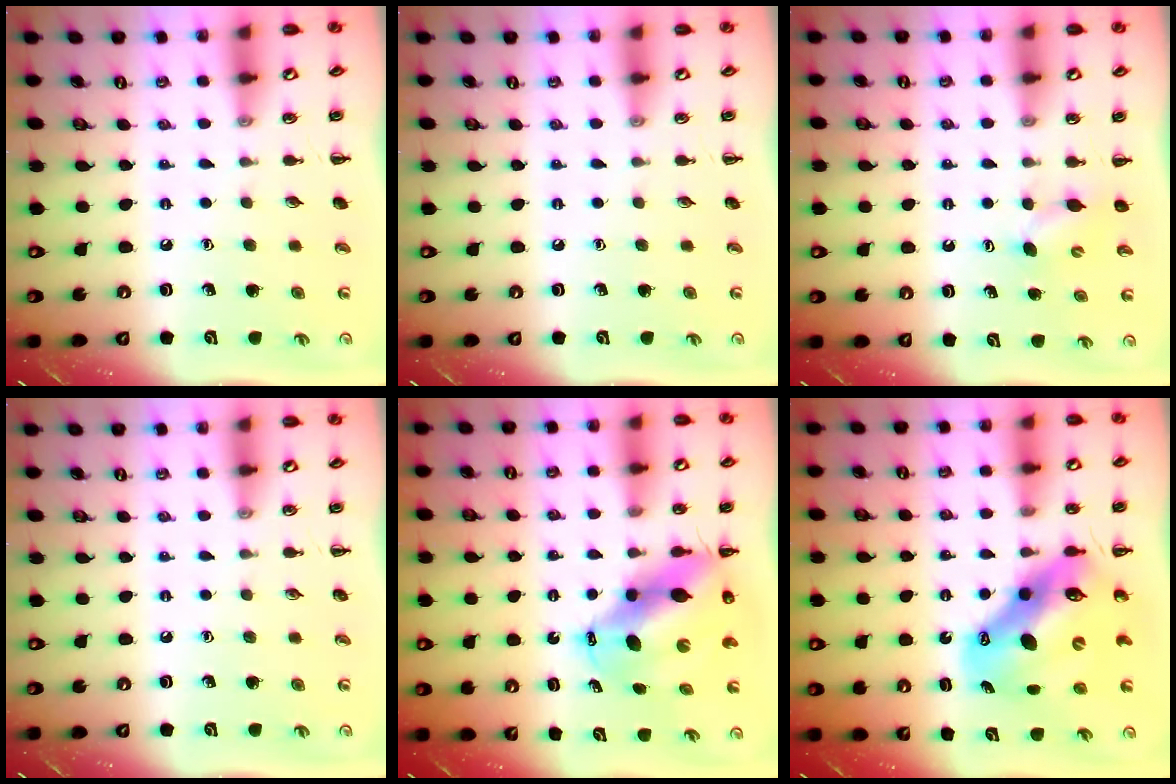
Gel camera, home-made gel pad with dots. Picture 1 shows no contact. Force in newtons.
{"total": 0.0}
{"total": 3.1, "press": 3.0, "slide": 0.7}
{"total": 0.0}
{"total": 10.5, "press": 10.2, "slide": 2.6}
{"total": 13.3, "press": 12.8, "slide": 3.5}